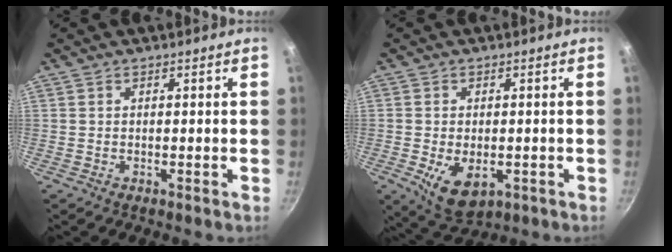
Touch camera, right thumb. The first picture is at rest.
{"total": 7.9, "force": [-2.1, 4.7, 6.0], "torque": [-0.091, -0.011, -0.020]}